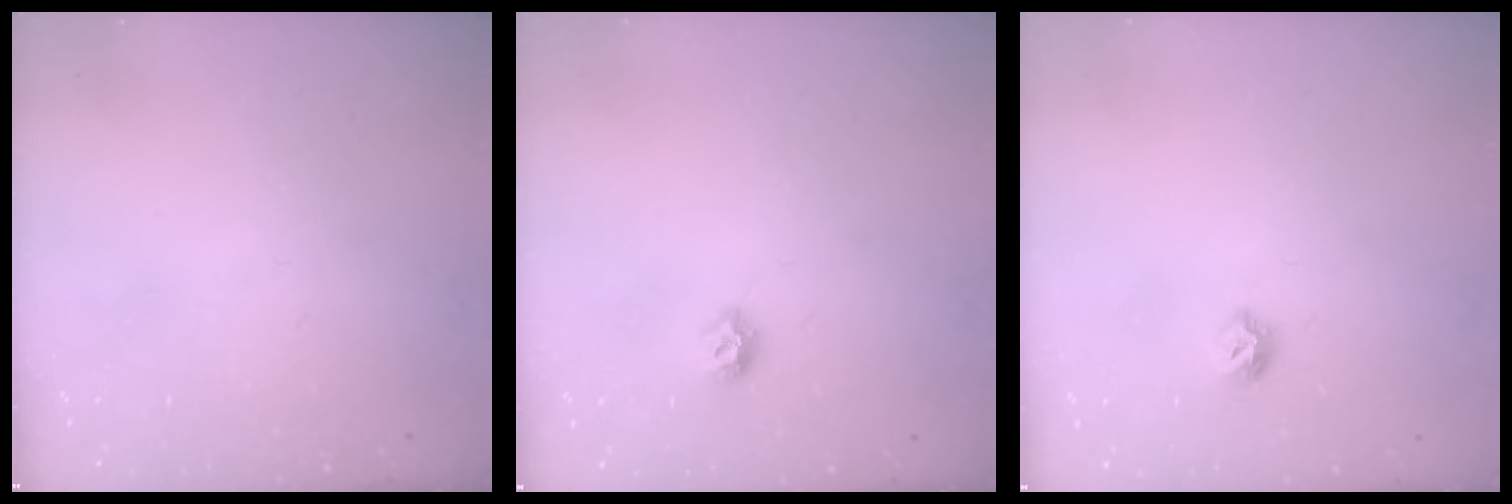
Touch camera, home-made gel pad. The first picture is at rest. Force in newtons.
{"total": 6.4, "press": 6.3, "slide": 0.8}
{"total": 6.4, "press": 6.3, "slide": 0.9}